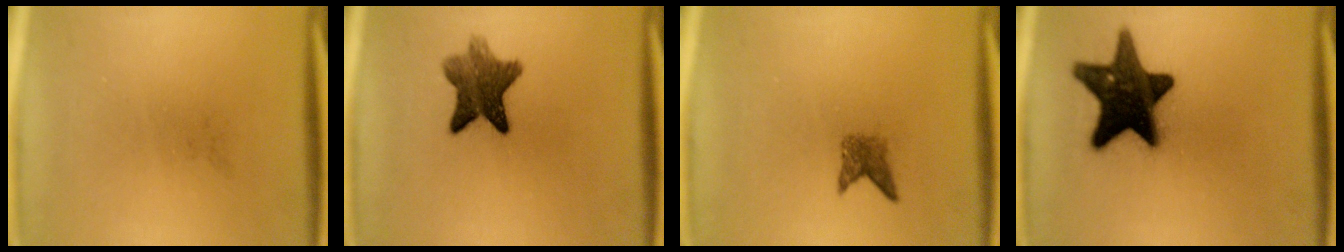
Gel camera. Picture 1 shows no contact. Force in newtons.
{"total": 8.1}
{"total": 2.1}
{"total": 16.2}